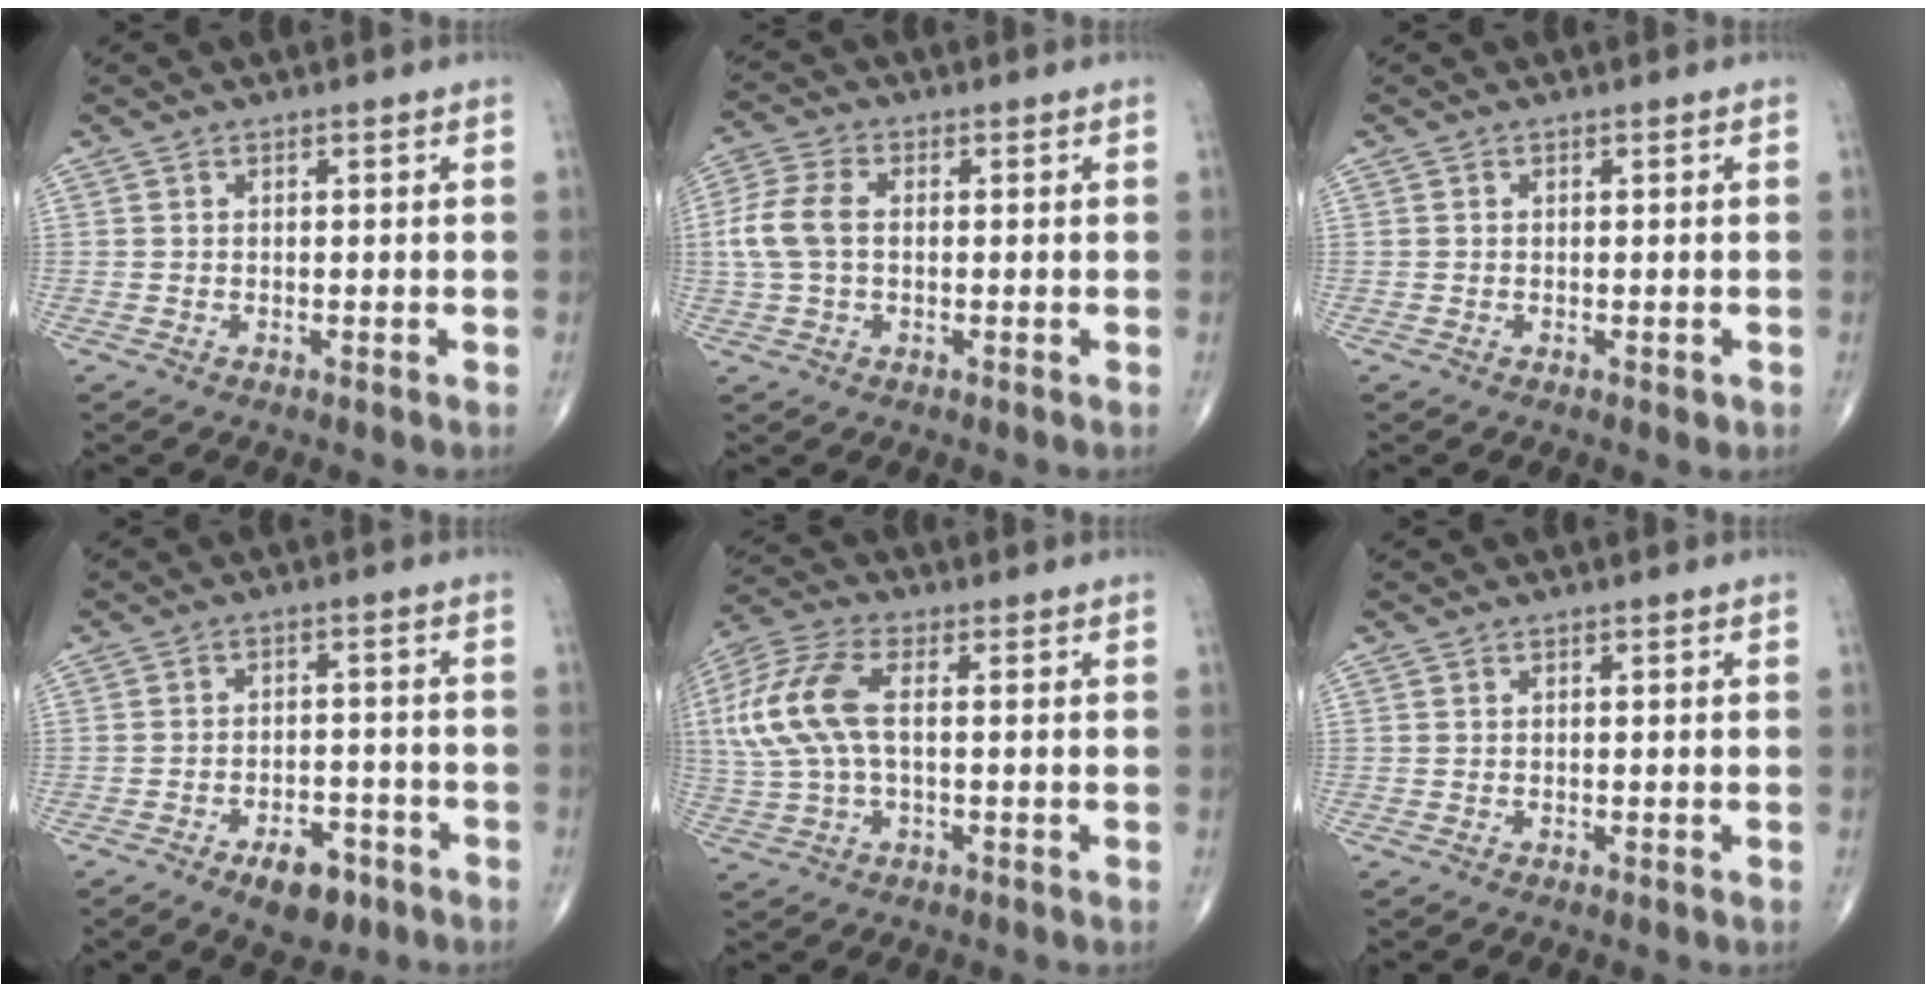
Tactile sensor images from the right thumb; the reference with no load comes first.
{"total": 7.3, "force": [0.2, 4.6, 5.6], "torque": [-0.138, 0.017, -0.001]}
{"total": 0.8, "force": [-0.2, 0.6, 0.6], "torque": [-0.004, -0.001, -0.002]}
{"total": 7.1, "force": [-4.2, 3.7, 4.2], "torque": [-0.045, 0.023, -0.061]}
{"total": 12.8, "force": [1.3, 6.2, 11.1], "torque": [-0.266, 0.023, 0.024]}
{"total": 0.0}